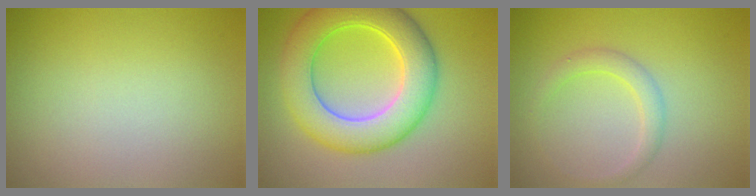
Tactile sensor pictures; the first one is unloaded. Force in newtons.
{"total": 8.9, "press": 8.9, "slide": 0.1}
{"total": 2.0, "press": 2.0, "slide": 0.2}